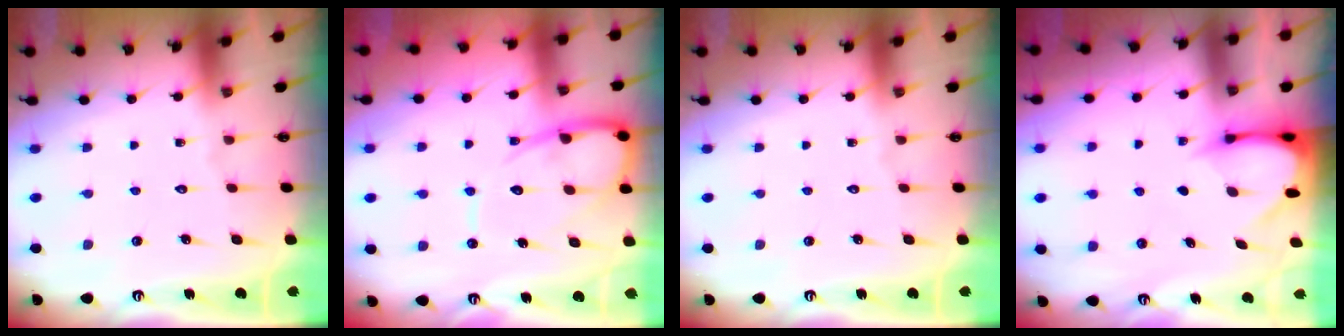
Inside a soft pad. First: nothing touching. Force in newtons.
{"total": 11.6, "press": 11.5, "slide": 1.2}
{"total": 0.0}
{"total": 3.4, "press": 3.4, "slide": 0.3}